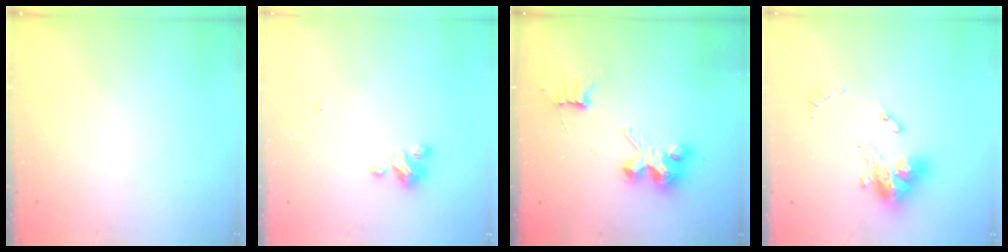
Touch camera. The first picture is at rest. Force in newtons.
{"total": 3.9, "press": 3.9, "slide": 0.2}
{"total": 8.7, "press": 8.7, "slide": 0.6}
{"total": 13.9, "press": 13.9, "slide": 1.2}